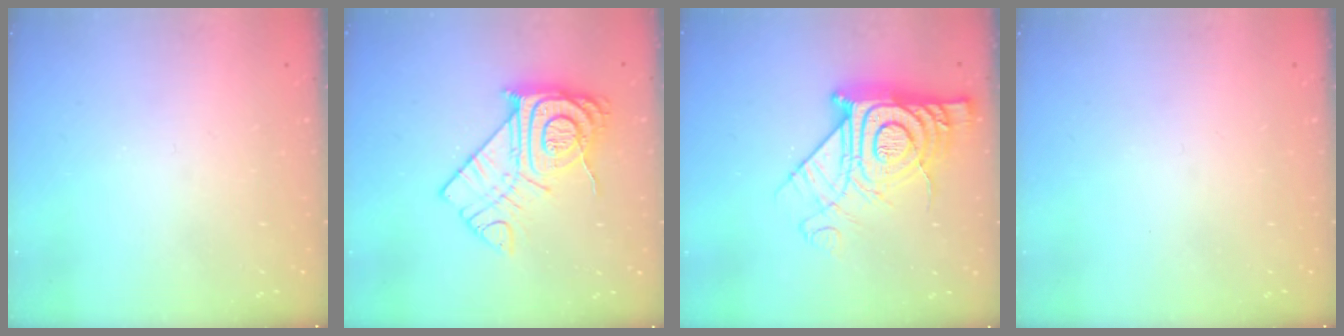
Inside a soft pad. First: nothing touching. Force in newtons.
{"total": 16.5, "press": 16.4, "slide": 1.4}
{"total": 19.3, "press": 19.2, "slide": 1.5}
{"total": 0.0}